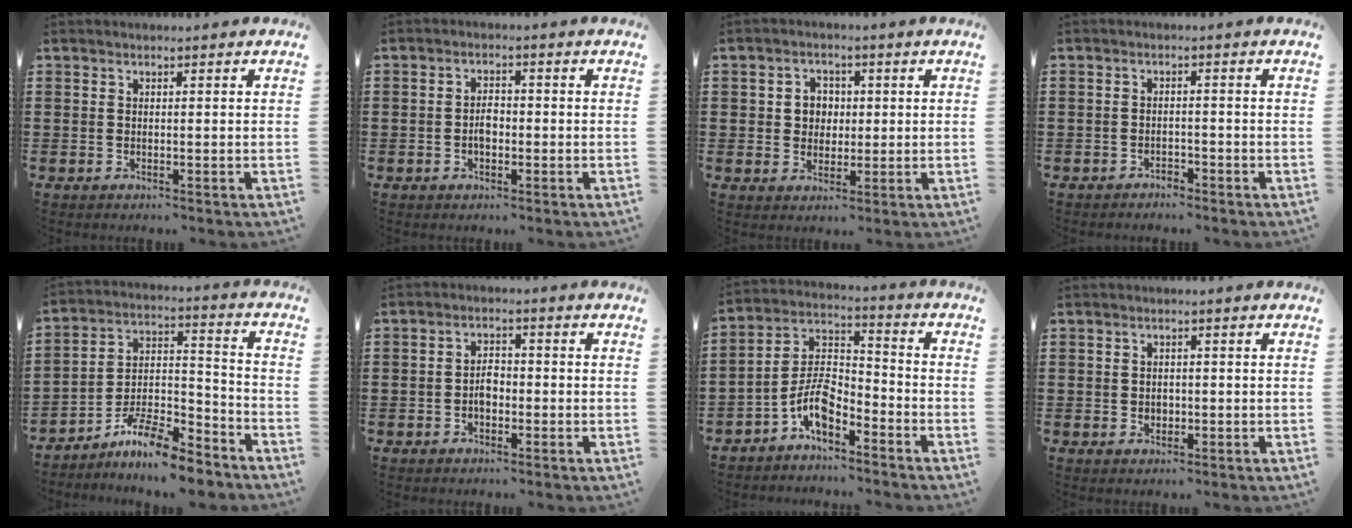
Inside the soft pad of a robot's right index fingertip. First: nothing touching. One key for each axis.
{"total": 2.4, "fx": -0.6, "fy": 1.3, "fz": 1.9, "tx": -0.037, "ty": 0.004, "tz": -0.012}
{"total": 3.9, "fx": 0.4, "fy": 3.6, "fz": 1.4, "tx": -0.042, "ty": 0.013, "tz": 0.003}
{"total": 1.8, "fx": -1.8, "fy": 0.2, "fz": 0.0, "tx": -0.006, "ty": 0.000, "tz": -0.039}
{"total": 10.1, "fx": -9.1, "fy": 1.4, "fz": 4.2, "tx": -0.071, "ty": 0.026, "tz": -0.173}
{"total": 2.8, "fx": -0.8, "fy": 1.7, "fz": 2.0, "tx": -0.047, "ty": 0.000, "tz": -0.018}
{"total": 7.4, "fx": -4.9, "fy": 3.2, "fz": 4.5, "tx": -0.107, "ty": -0.004, "tz": -0.101}
{"total": 1.2, "fx": 0.1, "fy": 1.0, "fz": 0.6, "tx": -0.014, "ty": 0.007, "tz": -0.001}